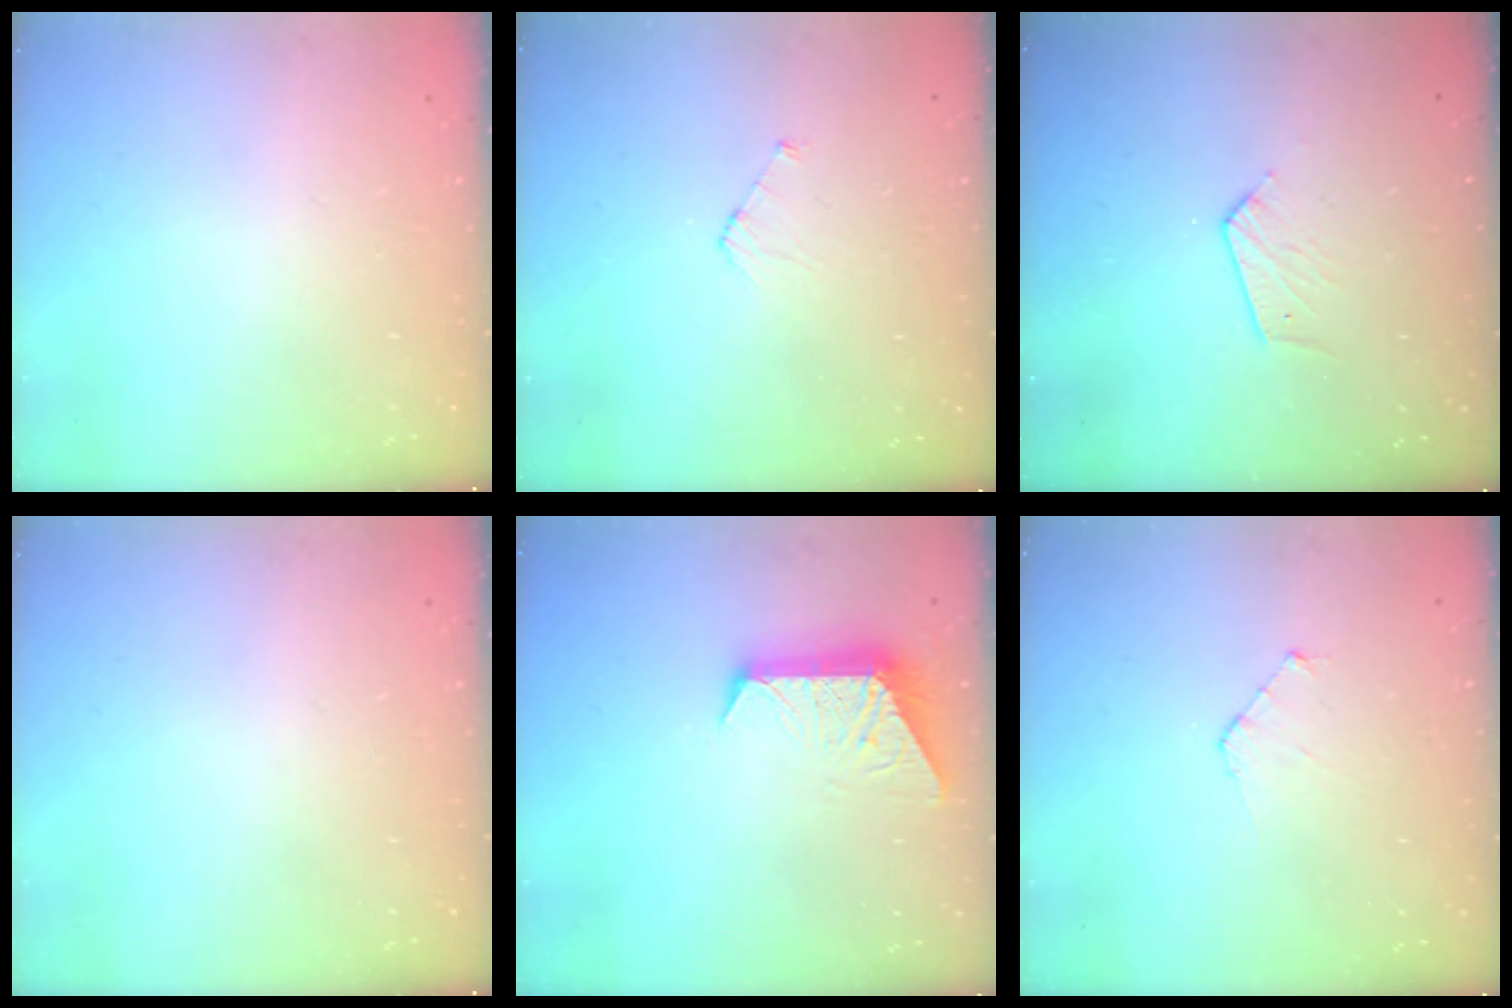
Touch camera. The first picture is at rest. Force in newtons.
{"total": 3.9, "press": 3.8, "slide": 0.3}
{"total": 3.7, "press": 3.7, "slide": 0.3}
{"total": 0.0}
{"total": 9.1, "press": 9.1, "slide": 0.7}
{"total": 4.0, "press": 4.0, "slide": 0.3}